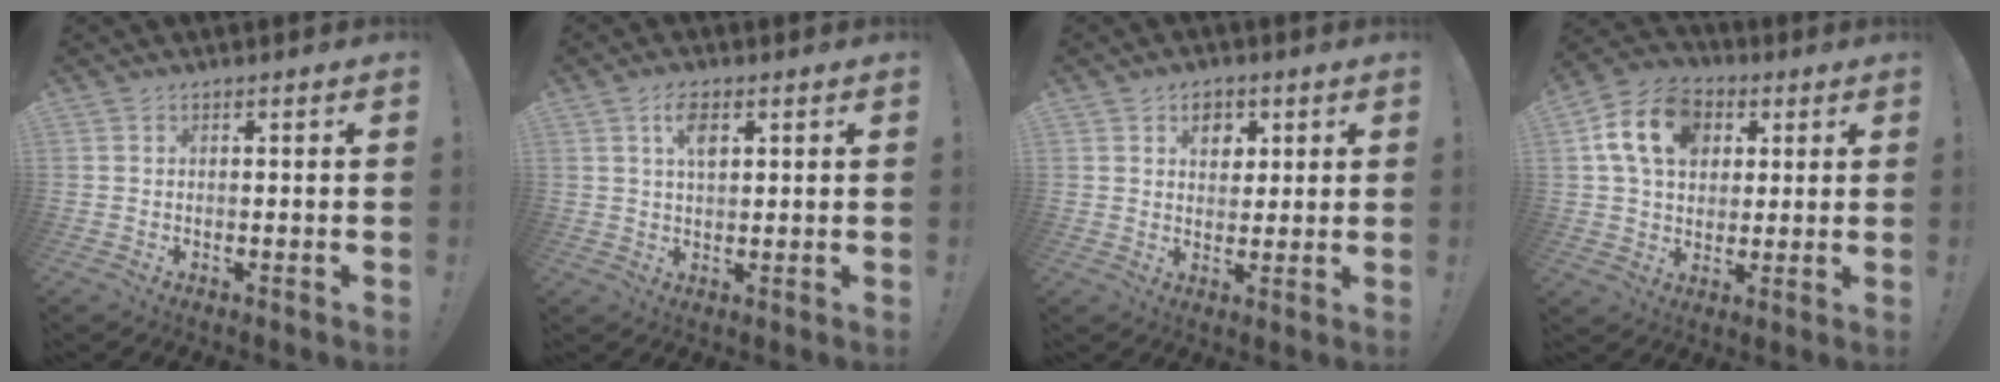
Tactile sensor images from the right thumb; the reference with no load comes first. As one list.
[{"total": 5.4, "force": [2.3, 2.6, 4.1], "torque": [-0.063, -0.006, 0.037]}, {"total": 6.1, "force": [2.9, 4.9, 2.2], "torque": [-0.016, -0.016, 0.050]}, {"total": 15.7, "force": [5.3, 11.7, 9.0], "torque": [-0.146, -0.006, 0.103]}]